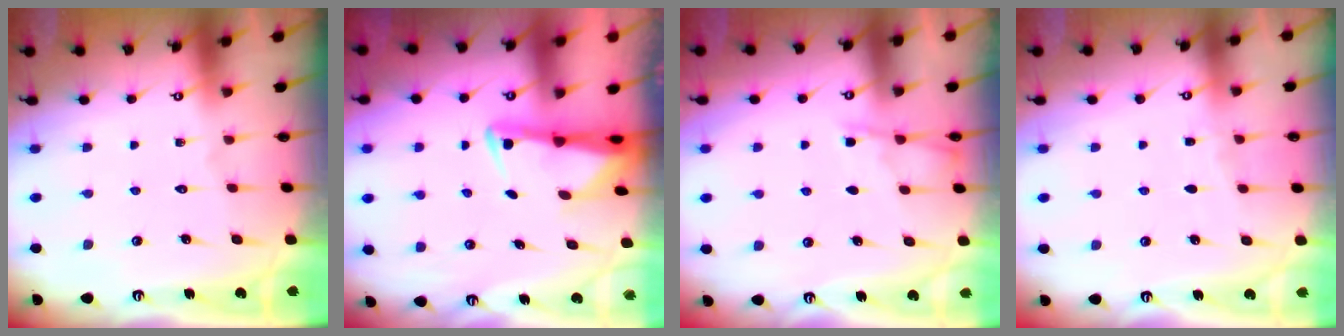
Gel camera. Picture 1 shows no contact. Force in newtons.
{"total": 3.0, "press": 3.0, "slide": 0.6}
{"total": 4.8, "press": 4.8, "slide": 0.5}
{"total": 2.3, "press": 2.3, "slide": 0.3}